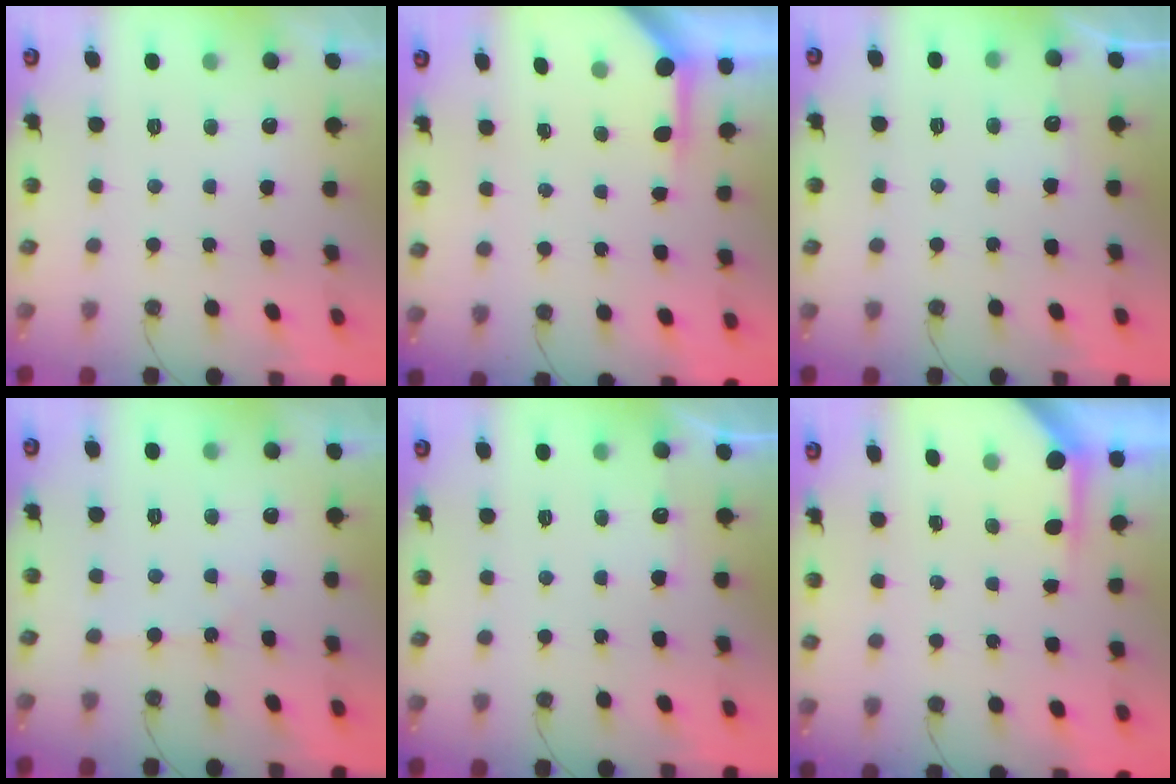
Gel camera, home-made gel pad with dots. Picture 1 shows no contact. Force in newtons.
{"total": 3.9, "press": 3.8, "slide": 0.4}
{"total": 3.9, "press": 3.9, "slide": 0.4}
{"total": 2.3, "press": 2.2, "slide": 0.4}
{"total": 3.9, "press": 3.9, "slide": 0.4}
{"total": 3.7, "press": 3.7, "slide": 0.4}